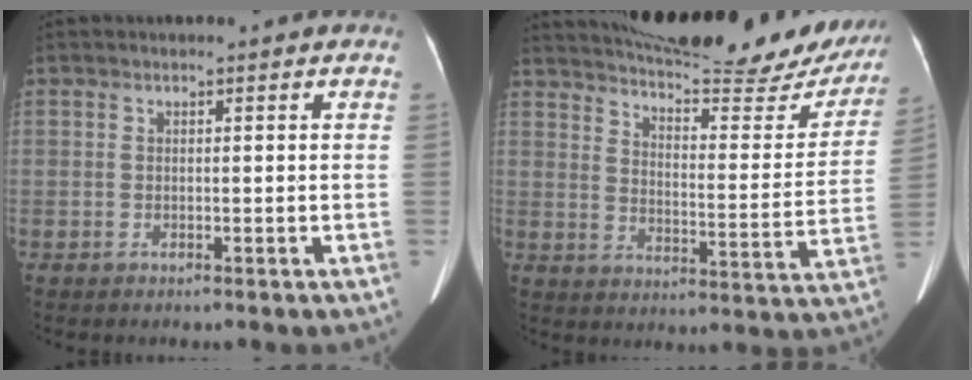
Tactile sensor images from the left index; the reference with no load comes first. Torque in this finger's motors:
{"motor_torque": [-0.80, -1.25, -0.18, 0.03]}